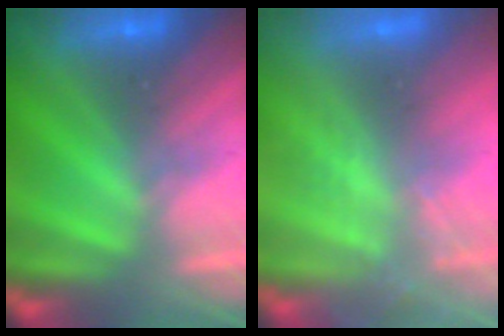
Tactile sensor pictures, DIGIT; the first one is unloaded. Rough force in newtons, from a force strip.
{"total": 2.2}